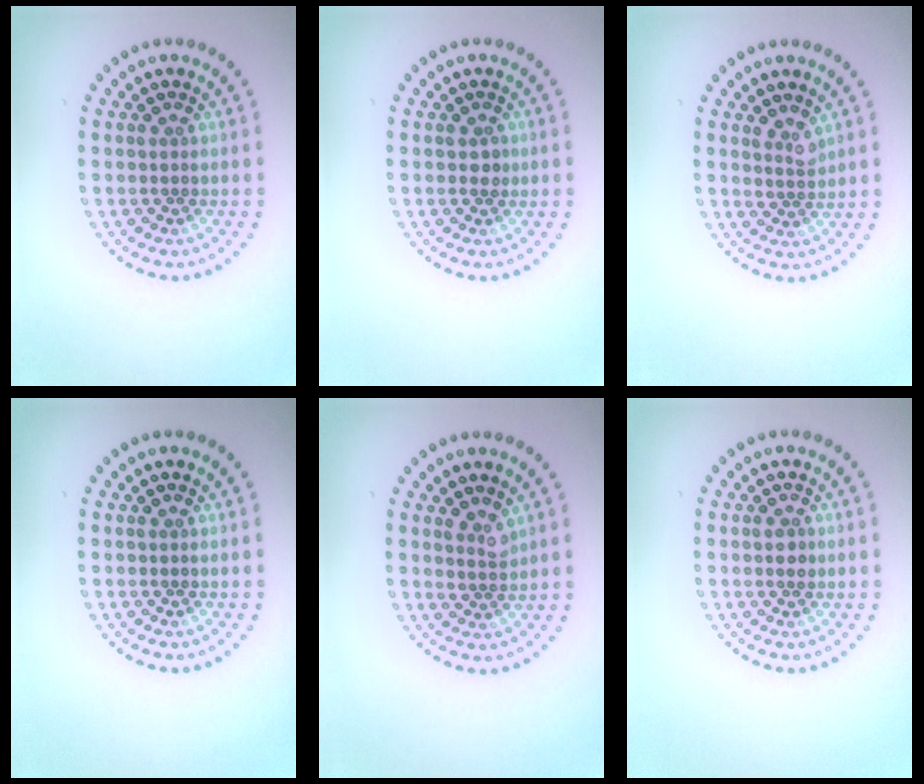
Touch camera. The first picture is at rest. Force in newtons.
{"total": 0.8, "press": 0.7, "slide": 0.2}
{"total": 1.7, "press": 1.4, "slide": 0.9}
{"total": 0.0}
{"total": 1.7, "press": 1.4, "slide": 0.9}
{"total": 1.1, "press": 1.1, "slide": 0.0}